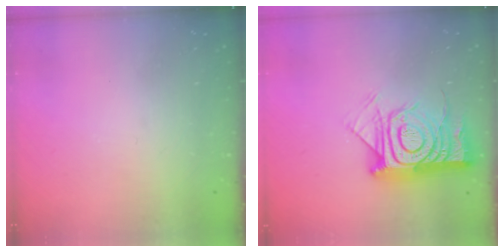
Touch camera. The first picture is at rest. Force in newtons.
{"total": 16.9, "press": 16.9, "slide": 1.2}